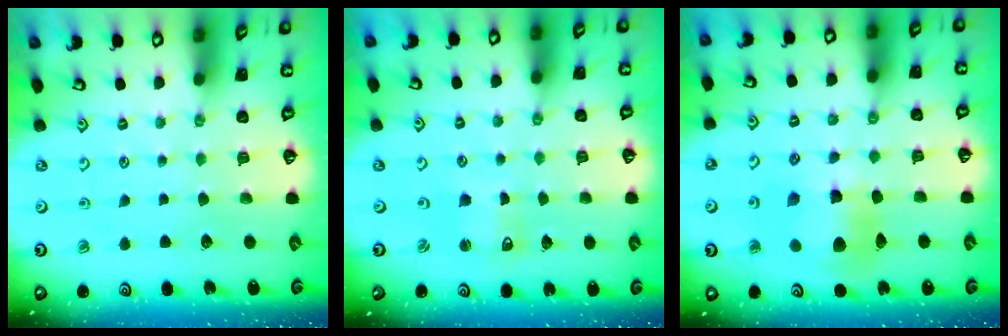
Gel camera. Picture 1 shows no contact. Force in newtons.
{"total": 2.3, "press": 2.3, "slide": 0.3}
{"total": 11.2, "press": 11.2, "slide": 1.4}